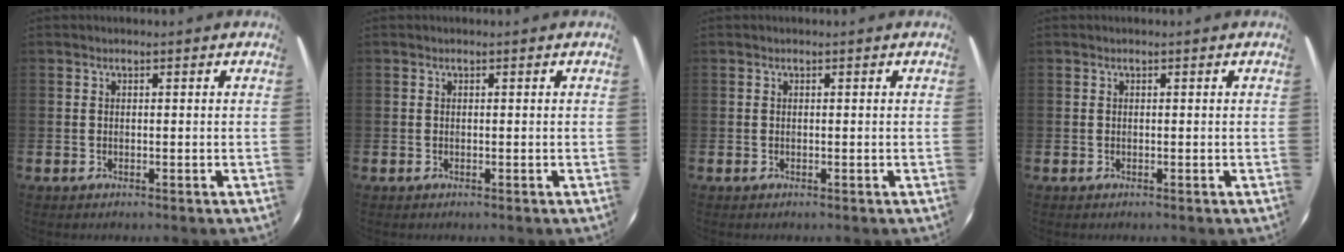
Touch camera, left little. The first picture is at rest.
{"total": 0.0}
{"total": 0.0}
{"total": 0.0}